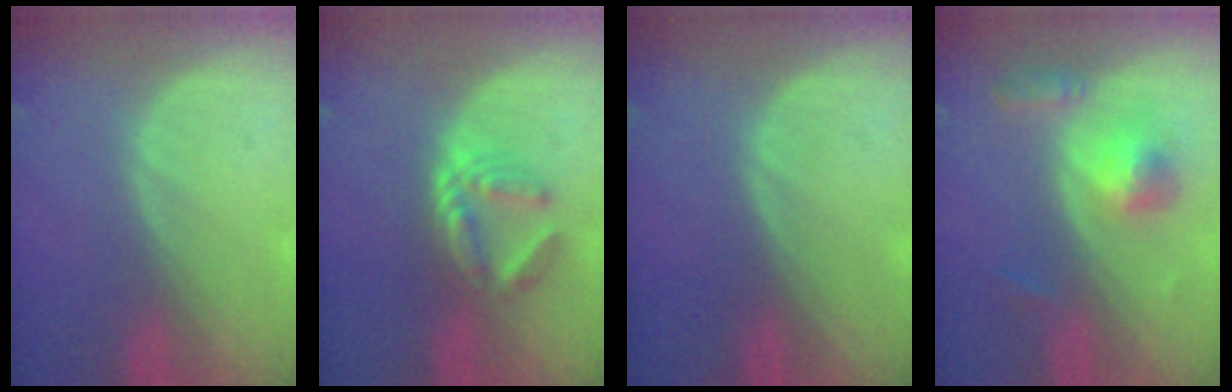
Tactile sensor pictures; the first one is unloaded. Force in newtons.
{"total": 5.9, "press": 5.2, "slide": 2.9}
{"total": 0.0}
{"total": 5.3, "press": 5.0, "slide": 1.6}